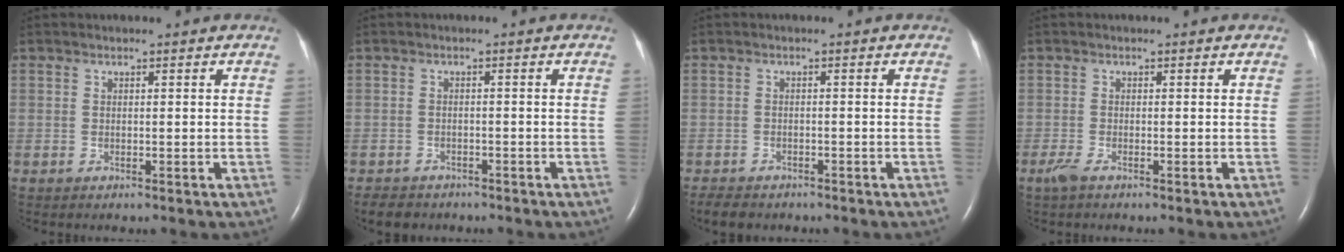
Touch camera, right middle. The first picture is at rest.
{"total": 3.8, "force": [-3.2, 2.0, 0.7], "torque": [-0.015, -0.001, -0.043]}
{"total": 3.9, "force": [-3.3, 1.7, 1.3], "torque": [-0.025, -0.005, -0.043]}
{"total": 1.6, "force": [-1.0, 0.3, 1.1], "torque": [-0.037, -0.006, -0.025]}